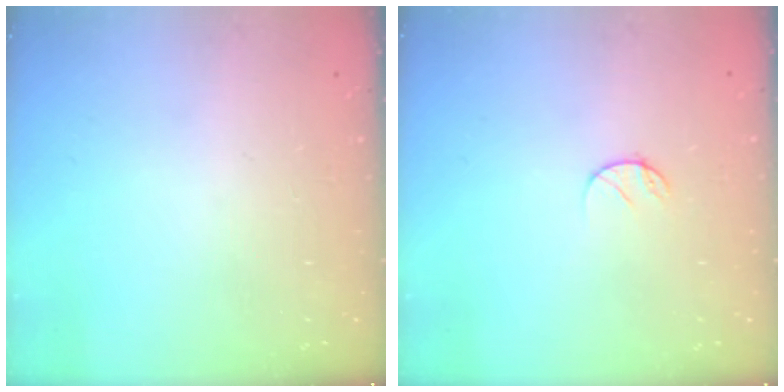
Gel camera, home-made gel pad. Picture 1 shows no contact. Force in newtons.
{"total": 4.3, "press": 4.3, "slide": 0.3}